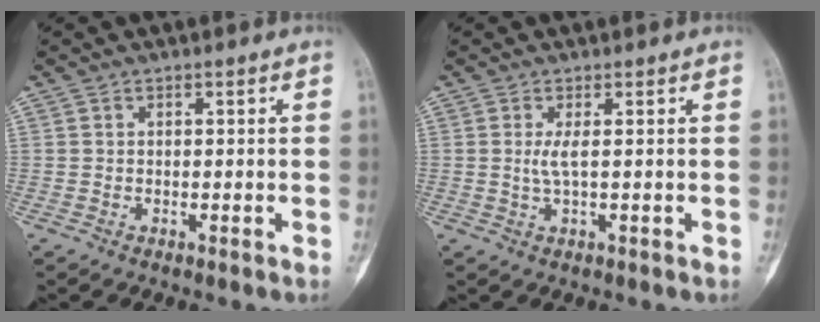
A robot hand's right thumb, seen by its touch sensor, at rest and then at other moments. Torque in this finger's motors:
{"motor_torque": [0.21, 0.10, 0.25, -0.14, 0.00]}